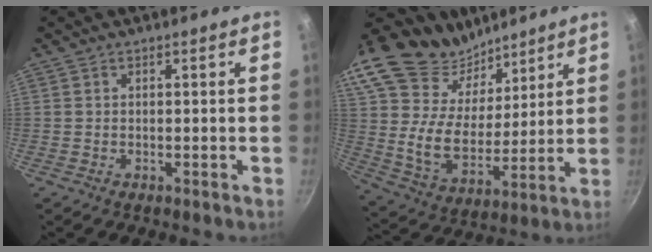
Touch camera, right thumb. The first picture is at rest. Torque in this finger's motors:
{"motor_torque": [0.57, 3.56, 0.63, -0.23, 0.39]}